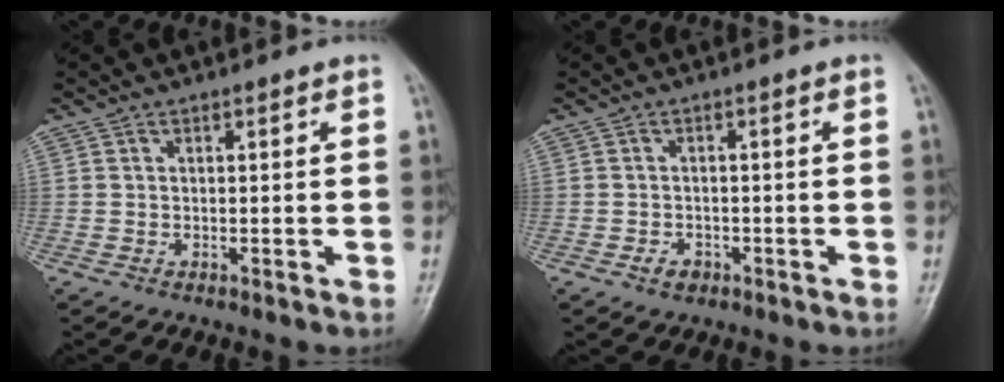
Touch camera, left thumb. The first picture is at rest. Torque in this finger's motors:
{"motor_torque": [-0.18, 0.24, 0.21, 0.06, 0.00]}